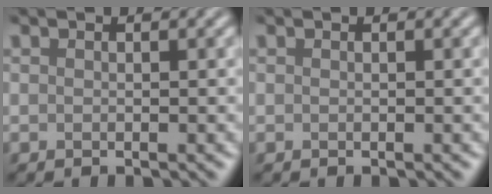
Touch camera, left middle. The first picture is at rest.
{"total": 0.0}